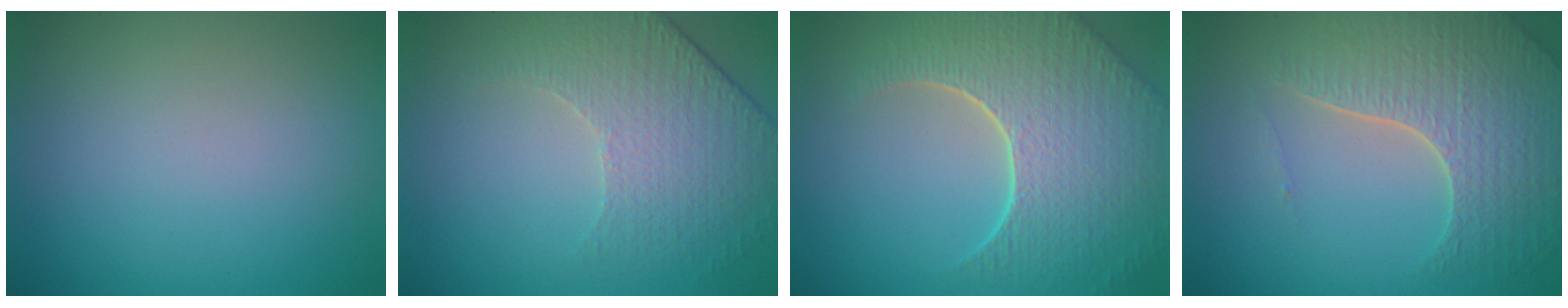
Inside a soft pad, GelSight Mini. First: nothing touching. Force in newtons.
{"total": 4.5, "press": 3.6, "slide": 2.7}
{"total": 8.7, "press": 6.1, "slide": 6.1}
{"total": 6.2, "press": 4.9, "slide": 3.9}